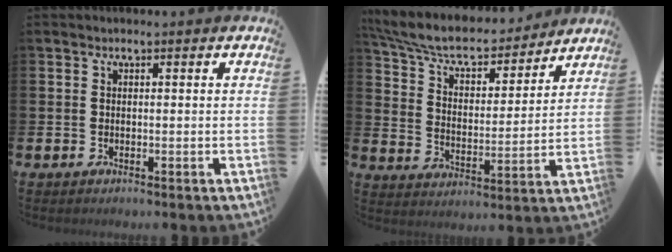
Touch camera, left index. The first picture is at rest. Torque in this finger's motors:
{"motor_torque": [1.06, -1.08, 0.39, 0.07]}